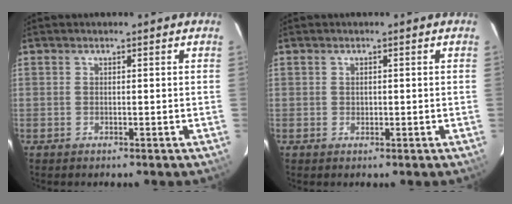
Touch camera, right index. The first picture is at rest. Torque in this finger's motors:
{"motor_torque": [-0.15, 0.07, -0.06, 0.00]}